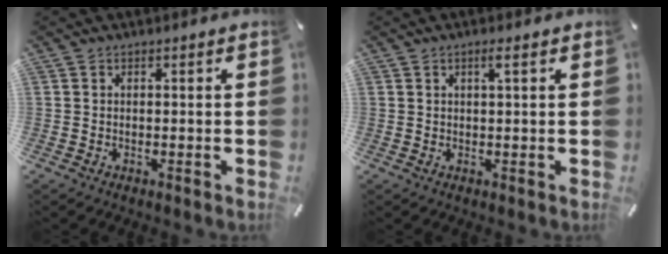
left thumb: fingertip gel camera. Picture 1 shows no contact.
{"total": 2.2, "force": [1.0, 0.5, 1.9], "torque": [-0.038, 0.005, 0.015]}